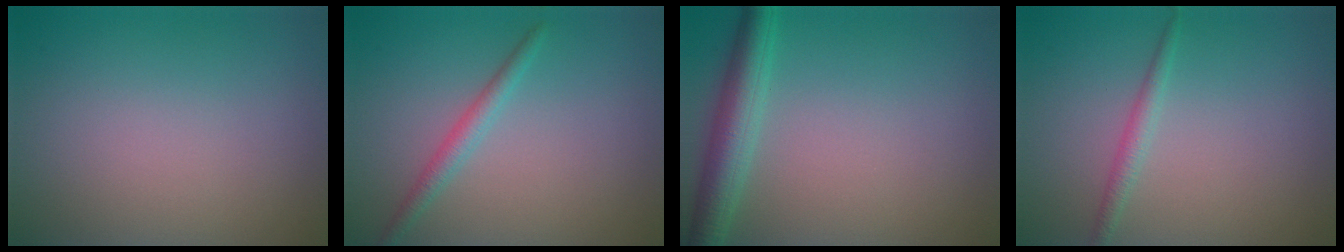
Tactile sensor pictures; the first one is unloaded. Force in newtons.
{"total": 1.8, "press": 1.8, "slide": 0.1}
{"total": 4.2, "press": 4.2, "slide": 0.2}
{"total": 1.4, "press": 1.4, "slide": 0.1}